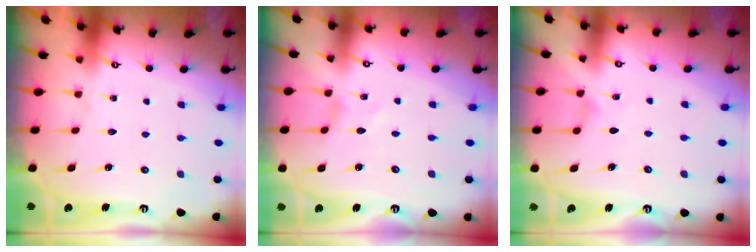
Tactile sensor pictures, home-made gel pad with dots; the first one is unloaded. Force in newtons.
{"total": 0.0}
{"total": 0.0}